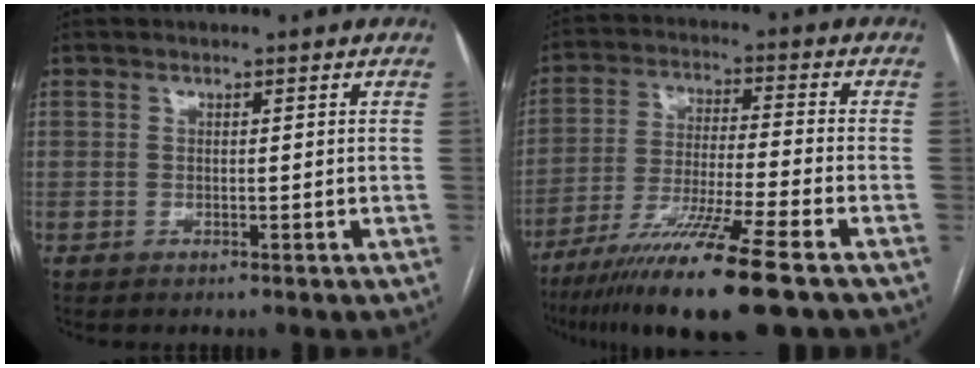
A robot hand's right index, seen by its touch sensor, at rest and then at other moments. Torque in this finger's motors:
{"motor_torque": [0.64, -0.66, 0.48, 0.21]}